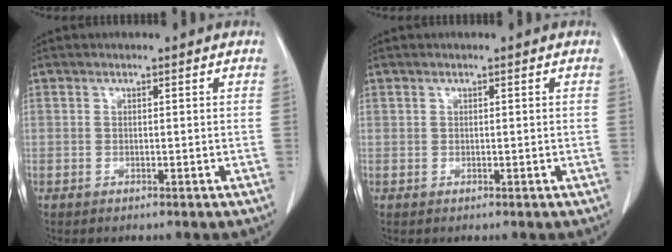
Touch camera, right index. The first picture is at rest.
{"total": 0.0}